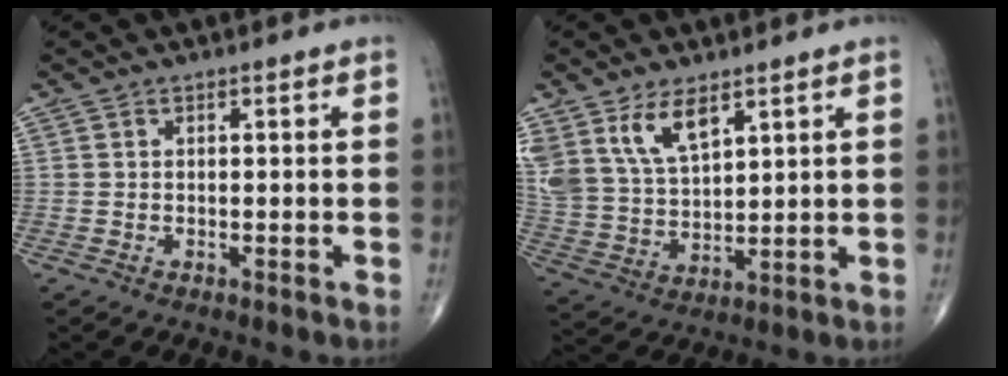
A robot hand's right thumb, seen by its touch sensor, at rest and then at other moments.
{"total": 10.8, "force": [6.5, 5.3, 6.9], "torque": [-0.126, -0.024, 0.141]}